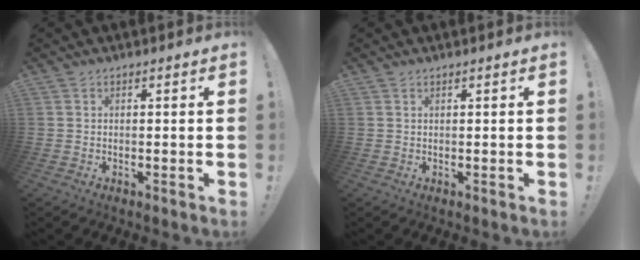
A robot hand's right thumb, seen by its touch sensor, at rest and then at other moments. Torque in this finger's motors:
{"motor_torque": [-0.08, -0.08, 0.14, -0.05, 0.04]}